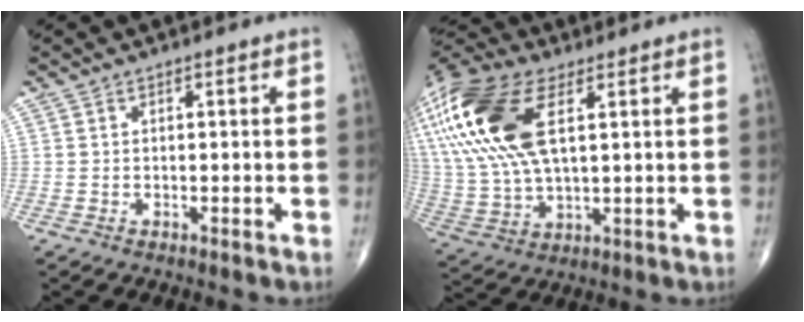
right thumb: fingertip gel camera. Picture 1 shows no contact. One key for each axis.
{"total": 25.0, "fx": 8.5, "fy": 12.1, "fz": 20.2, "tx": -0.472, "ty": 0.007, "tz": 0.162}